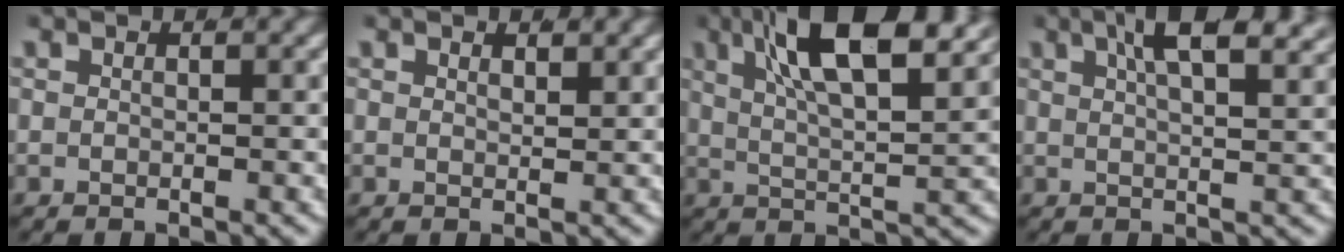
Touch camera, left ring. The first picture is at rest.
{"total": 0.9, "force": [0.8, -0.3, 0.3], "torque": [-0.003, -0.010, 0.018]}
{"total": 9.0, "force": [4.4, 2.3, 7.5], "torque": [-0.121, 0.002, 0.071]}
{"total": 5.4, "force": [3.6, 0.7, 3.9], "torque": [-0.060, 0.006, 0.058]}